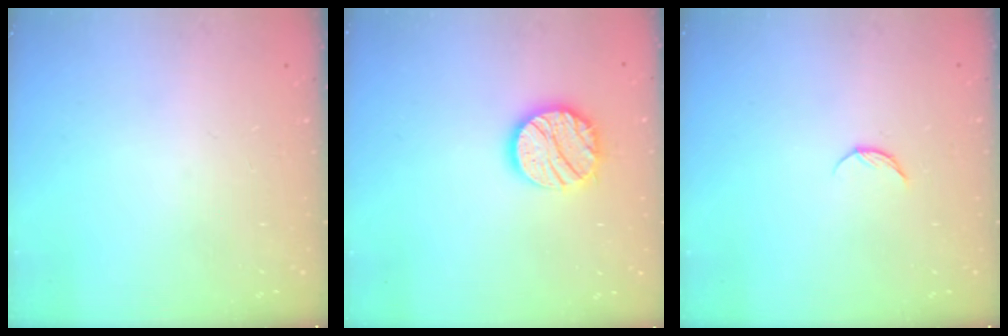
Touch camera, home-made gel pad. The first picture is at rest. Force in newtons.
{"total": 14.9, "press": 14.8, "slide": 1.1}
{"total": 4.3, "press": 4.3, "slide": 0.5}